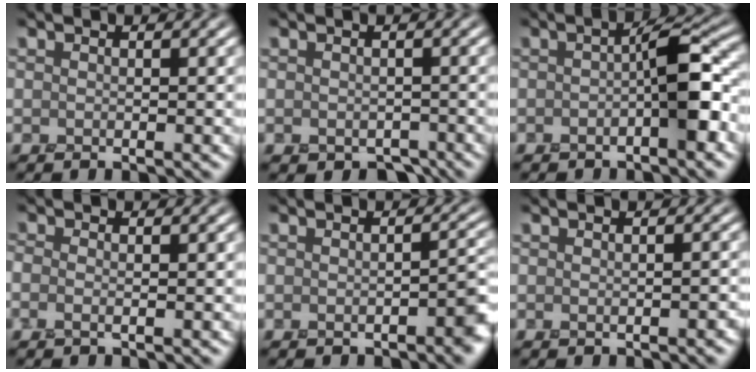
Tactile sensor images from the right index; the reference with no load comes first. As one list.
[{"total": 1.6, "force": [-0.8, 1.3, 0.4], "torque": [-0.004, -0.006, -0.013]}, {"total": 4.7, "force": [-1.2, 1.7, 4.3], "torque": [-0.059, 0.012, -0.024]}, {"total": 0.0}, {"total": 2.5, "force": [-1.4, 1.0, 1.9], "torque": [-0.020, -0.001, -0.020]}, {"total": 0.7, "force": [-0.4, 0.4, 0.4], "torque": [-0.006, -0.002, -0.007]}]